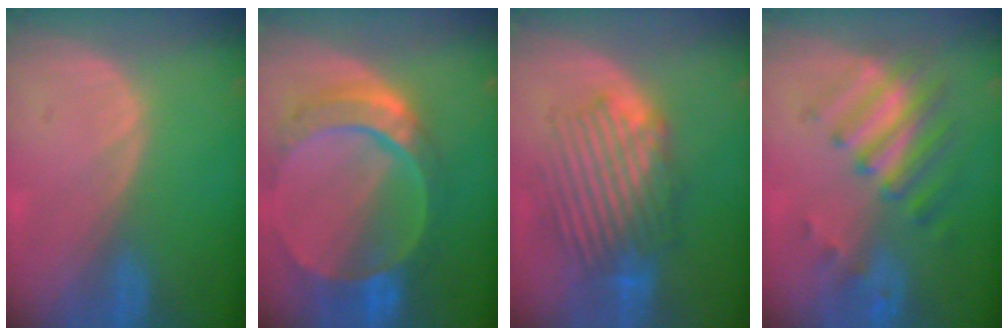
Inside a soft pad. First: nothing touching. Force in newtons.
{"total": 10.7, "press": 9.0, "slide": 5.7}
{"total": 8.8, "press": 8.5, "slide": 2.2}
{"total": 7.9, "press": 7.1, "slide": 3.5}